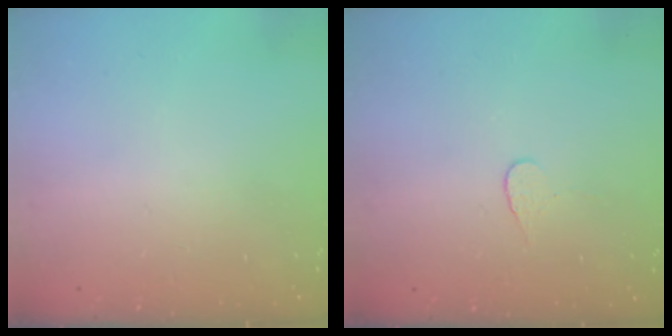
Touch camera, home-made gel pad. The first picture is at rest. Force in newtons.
{"total": 3.7, "press": 3.7, "slide": 0.4}